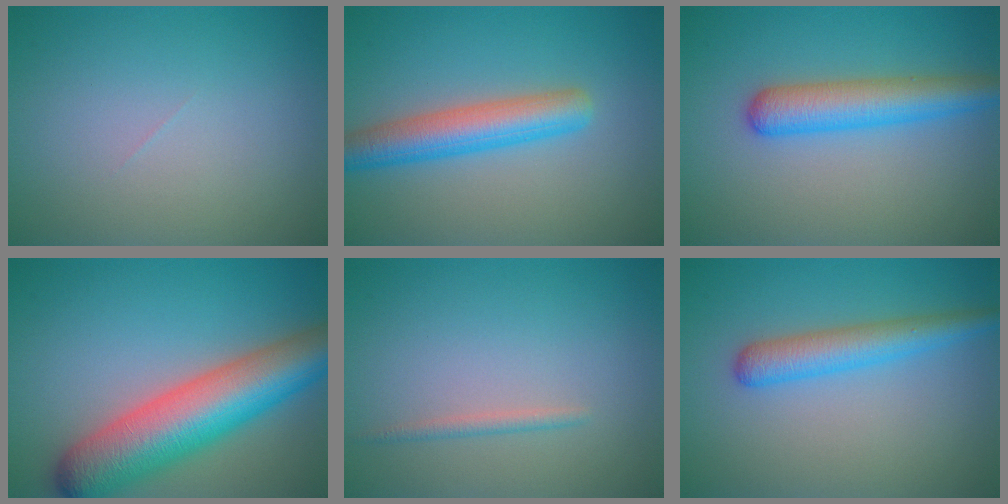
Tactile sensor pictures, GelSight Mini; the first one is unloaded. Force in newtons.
{"total": 4.9, "press": 4.9, "slide": 0.3}
{"total": 4.7, "press": 4.7, "slide": 0.2}
{"total": 10.4, "press": 10.4, "slide": 0.4}
{"total": 1.0, "press": 1.0, "slide": 0.0}
{"total": 3.6, "press": 3.6, "slide": 0.1}